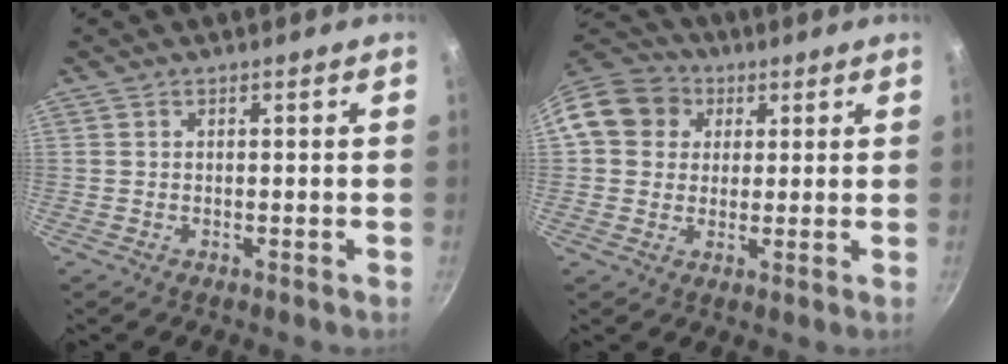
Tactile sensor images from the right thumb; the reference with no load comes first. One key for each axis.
{"total": 12.8, "fx": 3.4, "fy": 11.1, "fz": 5.3, "tx": -0.089, "ty": 0.028, "tz": 0.045}